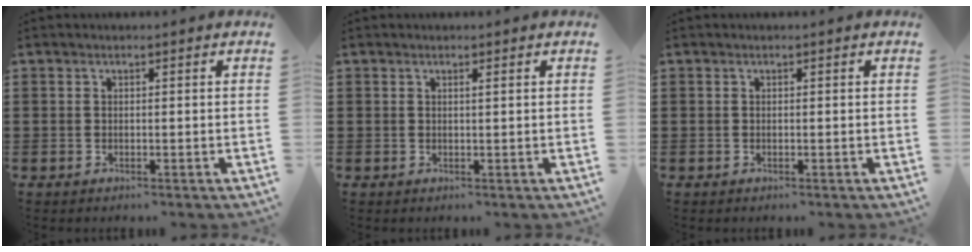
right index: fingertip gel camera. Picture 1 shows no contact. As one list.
[{"total": 0.6, "force": [0.3, 0.0, 0.5], "torque": [-0.009, -0.001, 0.006]}, {"total": 0.0}]